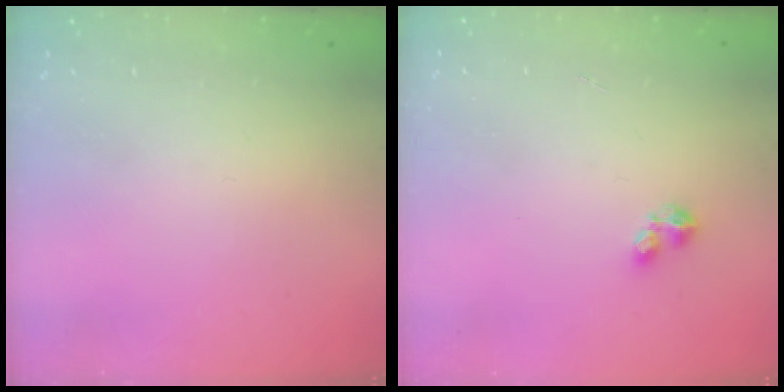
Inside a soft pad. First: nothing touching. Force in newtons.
{"total": 1.9, "press": 1.9, "slide": 0.4}